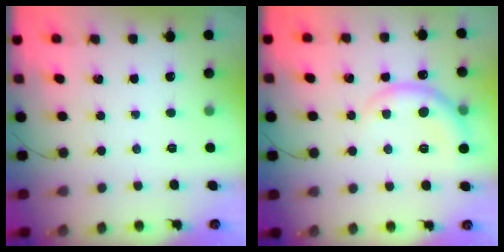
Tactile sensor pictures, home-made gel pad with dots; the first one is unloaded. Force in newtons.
{"total": 6.9, "press": 6.8, "slide": 0.6}